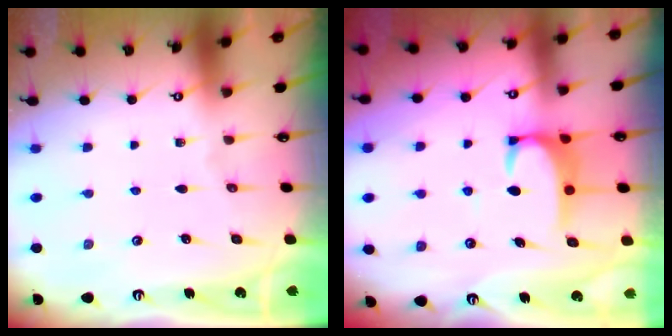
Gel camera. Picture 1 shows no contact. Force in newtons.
{"total": 3.6, "press": 3.5, "slide": 0.9}